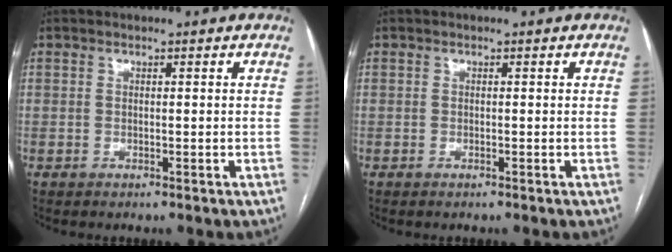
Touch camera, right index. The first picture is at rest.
{"total": 0.0}